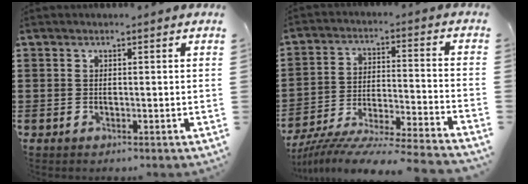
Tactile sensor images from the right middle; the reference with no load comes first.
{"total": 8.5, "force": [-8.2, -0.6, 2.2], "torque": [-0.038, -0.003, -0.165]}